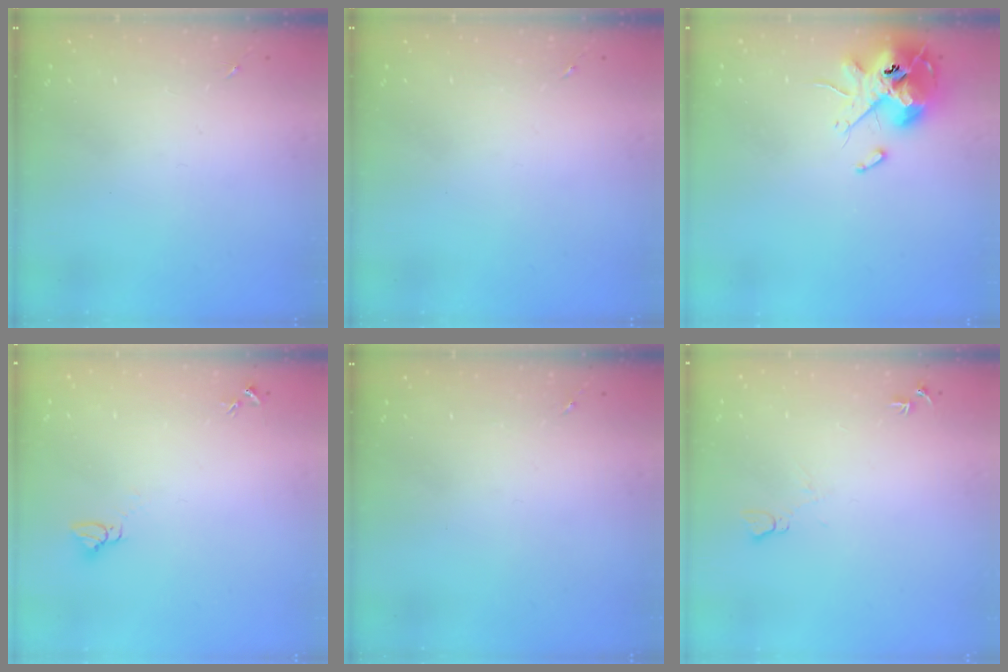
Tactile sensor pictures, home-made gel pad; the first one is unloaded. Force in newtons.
{"total": 0.0}
{"total": 13.1, "press": 12.9, "slide": 2.1}
{"total": 2.8, "press": 2.8, "slide": 0.1}
{"total": 0.0}
{"total": 6.6, "press": 6.6, "slide": 0.7}